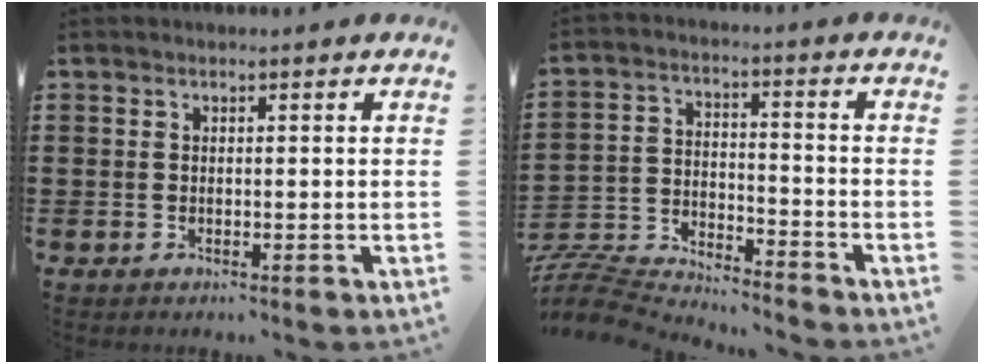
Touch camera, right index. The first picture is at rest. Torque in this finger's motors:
{"motor_torque": [-1.11, 1.03, -0.95, -0.21]}